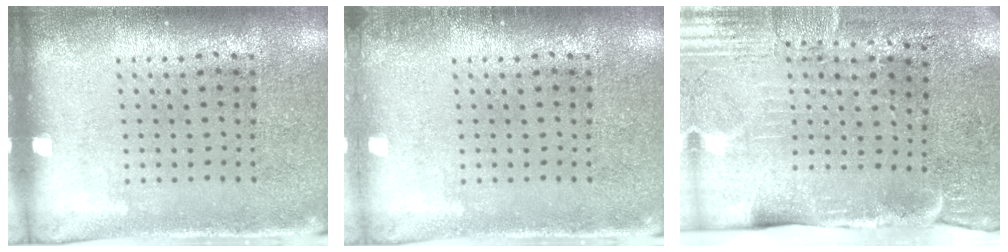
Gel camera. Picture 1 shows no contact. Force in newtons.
{"total": 0.6, "press": 0.6, "slide": 0.2}
{"total": 4.6, "press": 3.7, "slide": 2.7}